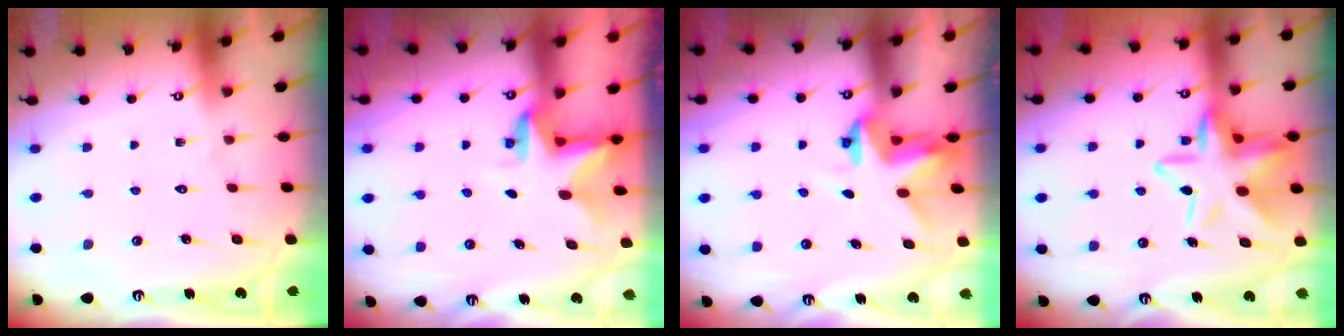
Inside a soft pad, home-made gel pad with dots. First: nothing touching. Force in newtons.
{"total": 2.9, "press": 2.9, "slide": 0.2}
{"total": 3.6, "press": 3.6, "slide": 0.2}
{"total": 15.0, "press": 14.9, "slide": 1.8}